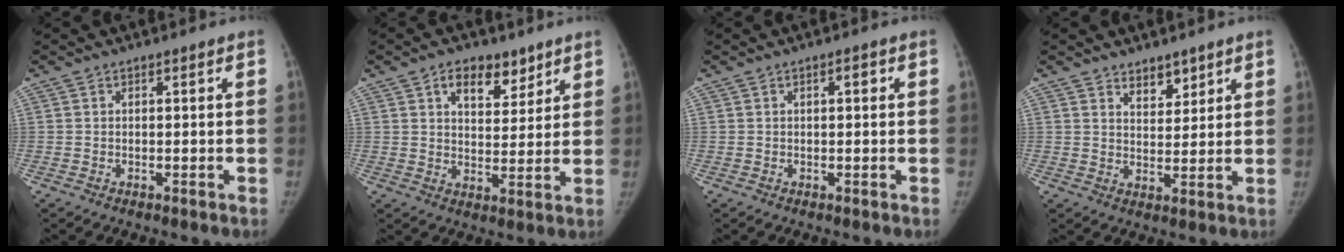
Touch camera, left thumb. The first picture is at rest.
{"total": 8.2, "force": [4.9, 4.8, 4.4], "torque": [-0.032, -0.026, 0.077]}
{"total": 1.2, "force": [0.7, 0.3, 0.9], "torque": [-0.008, 0.000, 0.010]}
{"total": 4.5, "force": [3.4, 2.3, 1.9], "torque": [-0.003, -0.026, 0.059]}